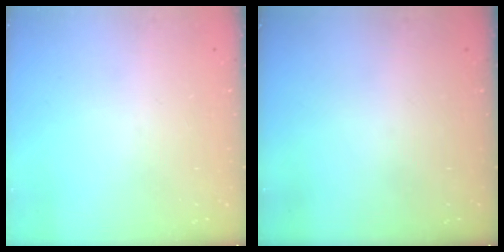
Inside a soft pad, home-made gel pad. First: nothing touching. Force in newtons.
{"total": 0.0}